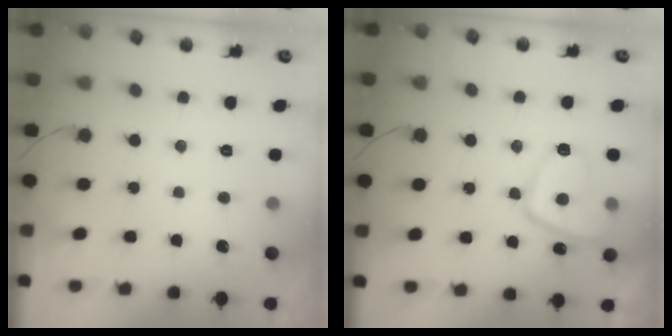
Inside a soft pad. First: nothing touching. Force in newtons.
{"total": 9.9, "press": 9.9, "slide": 0.9}